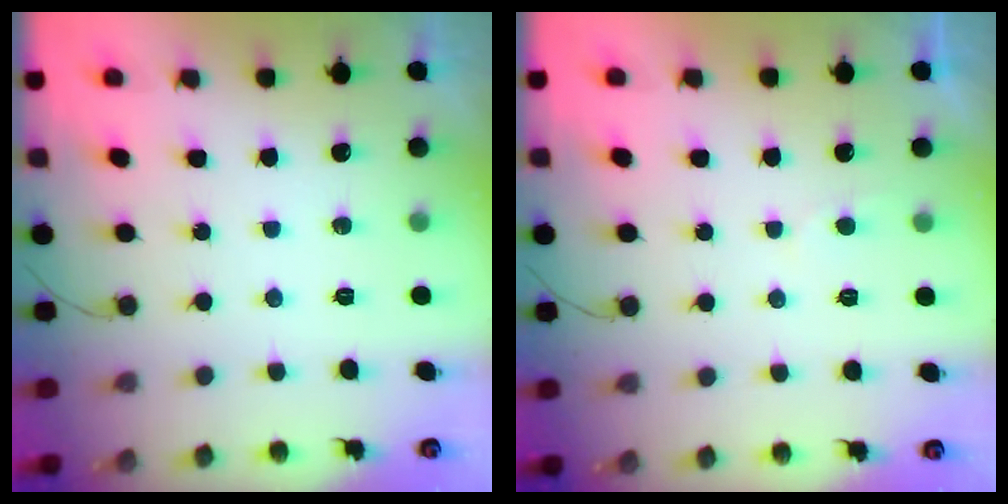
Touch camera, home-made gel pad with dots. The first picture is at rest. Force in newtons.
{"total": 2.0, "press": 1.9, "slide": 0.3}